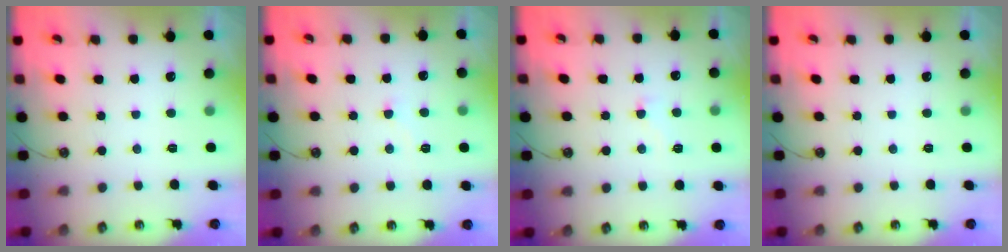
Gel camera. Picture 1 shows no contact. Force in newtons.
{"total": 3.9, "press": 3.9, "slide": 0.4}
{"total": 2.7, "press": 2.6, "slide": 0.9}
{"total": 0.0}